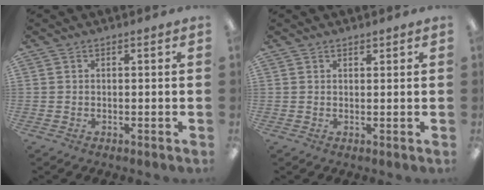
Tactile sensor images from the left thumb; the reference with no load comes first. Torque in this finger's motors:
{"motor_torque": [-0.14, -0.10, -0.38, 0.14, -0.01]}